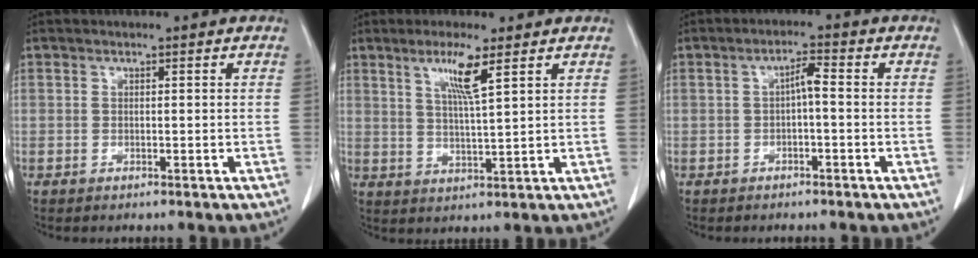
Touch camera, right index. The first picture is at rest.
{"total": 5.9, "force": [3.2, -0.3, 5.0], "torque": [-0.095, -0.006, 0.059]}
{"total": 2.6, "force": [-0.3, 0.5, 2.6], "torque": [-0.045, 0.010, -0.005]}